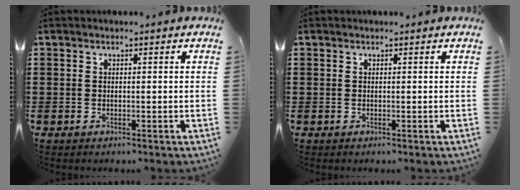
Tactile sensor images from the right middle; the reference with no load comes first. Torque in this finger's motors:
{"motor_torque": [-0.30, 0.12, -0.02, 0.00]}